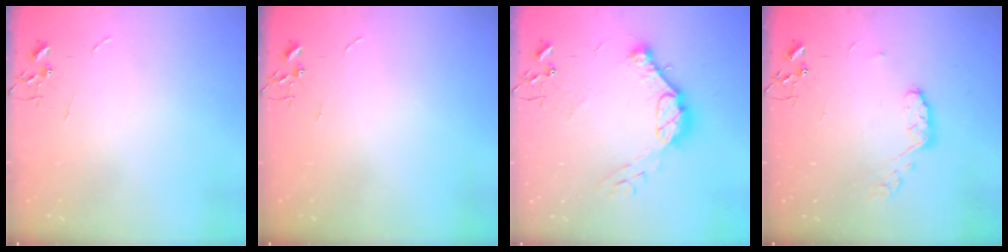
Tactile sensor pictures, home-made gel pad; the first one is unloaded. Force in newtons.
{"total": 0.0}
{"total": 14.4, "press": 14.4, "slide": 1.1}
{"total": 7.5, "press": 7.4, "slide": 0.5}